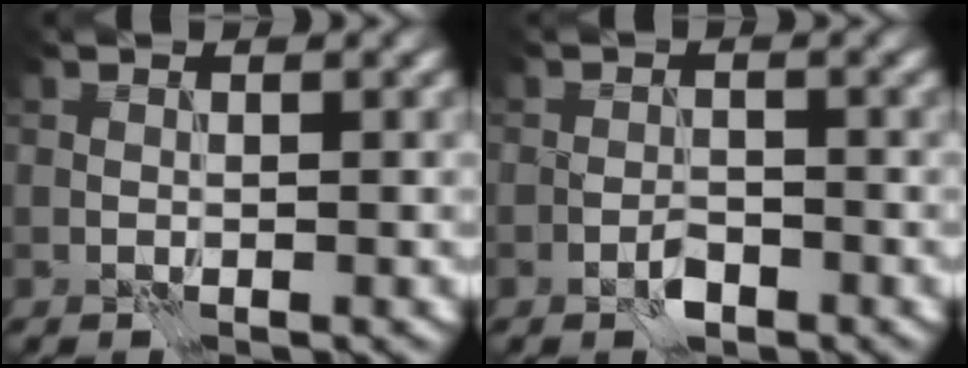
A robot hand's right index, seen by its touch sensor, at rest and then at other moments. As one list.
[{"total": 1.8, "force": [-1.2, 0.8, 1.1], "torque": [-0.019, 0.004, -0.024]}]